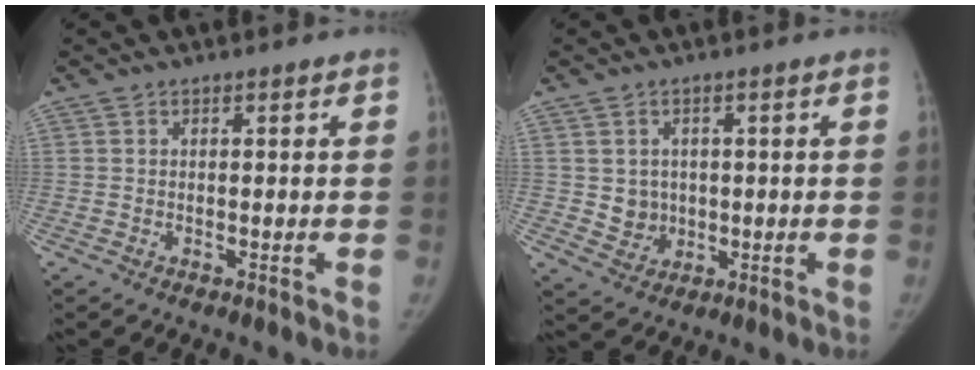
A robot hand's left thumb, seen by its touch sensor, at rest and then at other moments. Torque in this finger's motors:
{"motor_torque": [-0.01, 0.10, 0.33, -0.32, -0.02]}